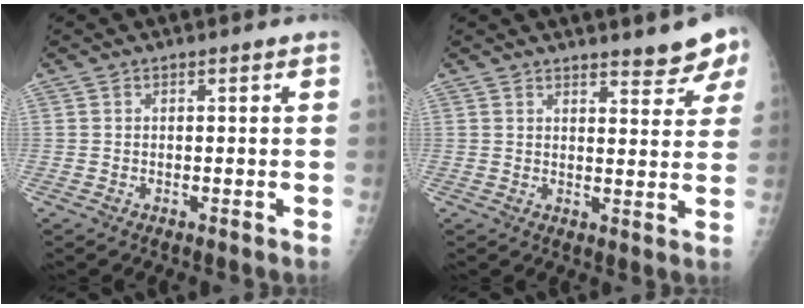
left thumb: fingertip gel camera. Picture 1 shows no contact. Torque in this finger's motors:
{"motor_torque": [0.03, 0.18, -0.05, -0.19, 0.06]}